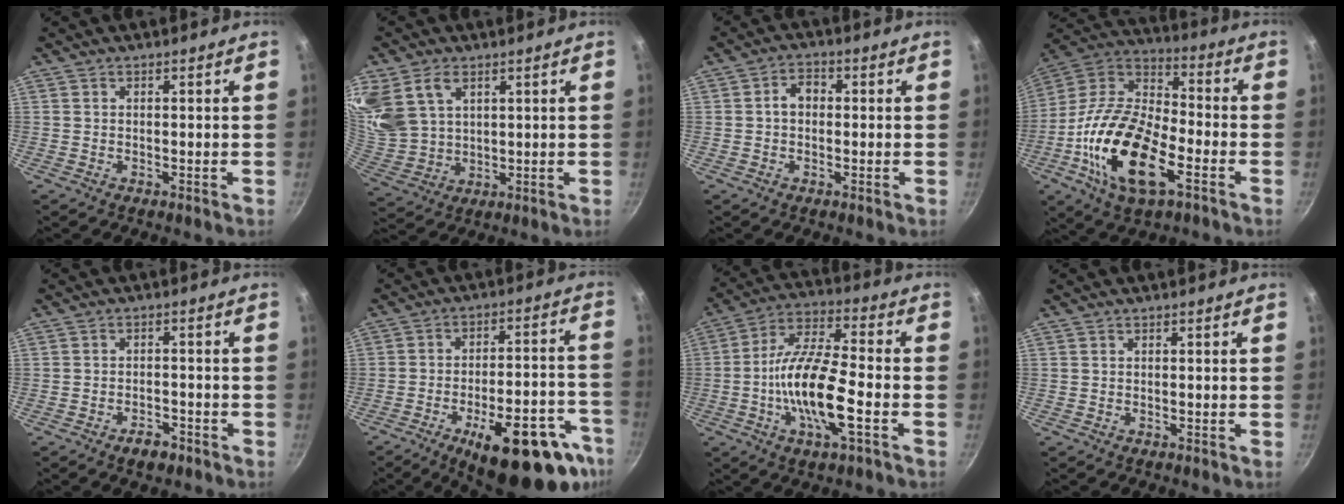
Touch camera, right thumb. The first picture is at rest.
{"total": 12.2, "force": [5.8, 8.4, 6.6], "torque": [-0.129, -0.020, 0.132]}
{"total": 3.8, "force": [0.0, 2.9, 2.5], "torque": [-0.024, 0.013, -0.005]}
{"total": 22.5, "force": [-7.9, 11.0, 18.0], "torque": [-0.332, 0.032, -0.165]}
{"total": 3.8, "force": [-2.5, 1.9, 2.0], "torque": [-0.024, 0.021, -0.035]}
{"total": 23.2, "force": [-12.7, 8.8, 17.4], "torque": [-0.180, 0.057, -0.170]}
{"total": 15.6, "force": [-4.2, 4.8, 14.2], "torque": [-0.266, 0.031, -0.091]}
{"total": 0.0}